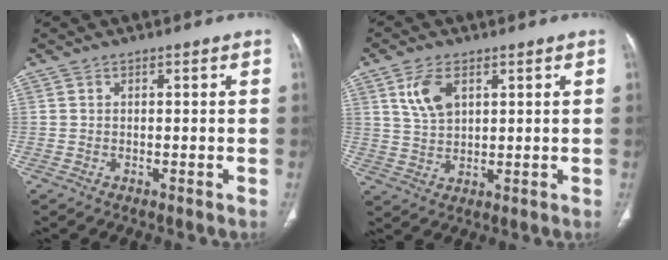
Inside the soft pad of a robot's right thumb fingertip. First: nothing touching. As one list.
[{"total": 6.4, "force": [2.8, 3.5, 4.5], "torque": [-0.086, -0.010, 0.063]}]